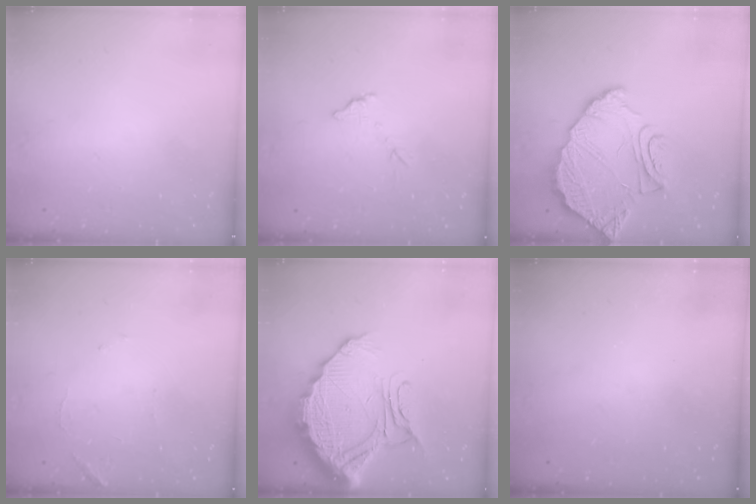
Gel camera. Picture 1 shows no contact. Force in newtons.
{"total": 6.1, "press": 6.1, "slide": 0.3}
{"total": 16.6, "press": 16.5, "slide": 1.7}
{"total": 6.5, "press": 6.5, "slide": 0.3}
{"total": 19.5, "press": 19.4, "slide": 2.3}
{"total": 3.1, "press": 3.1, "slide": 0.1}